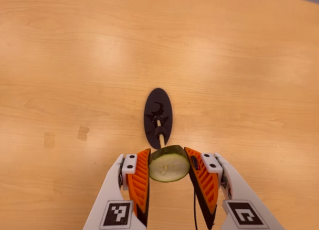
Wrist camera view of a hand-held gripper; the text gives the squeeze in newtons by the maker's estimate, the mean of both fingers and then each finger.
{"total": 11.8, "left": 11.5, "right": 12.0}